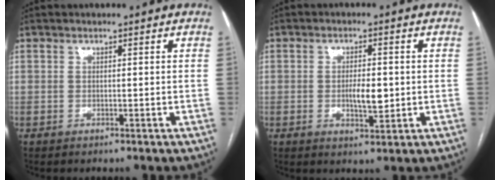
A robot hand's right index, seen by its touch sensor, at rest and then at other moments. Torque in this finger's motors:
{"motor_torque": [0.11, -0.02, 0.11, 0.03]}